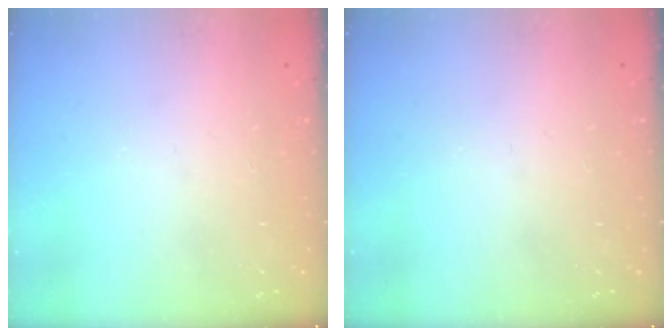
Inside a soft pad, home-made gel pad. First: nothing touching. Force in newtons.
{"total": 0.0}